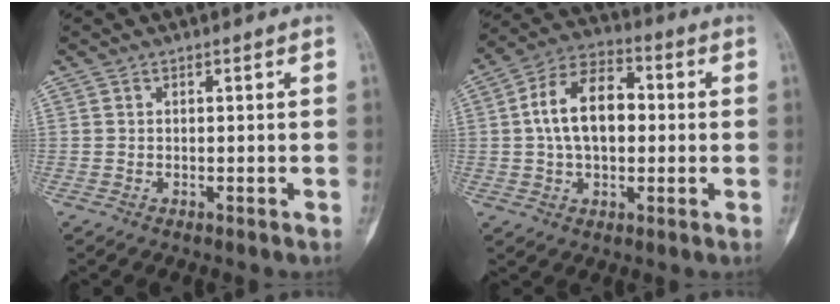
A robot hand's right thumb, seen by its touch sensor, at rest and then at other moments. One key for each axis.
{"total": 13.3, "fx": 1.0, "fy": 8.2, "fz": 10.5, "tx": -0.168, "ty": 0.027, "tz": 0.009}